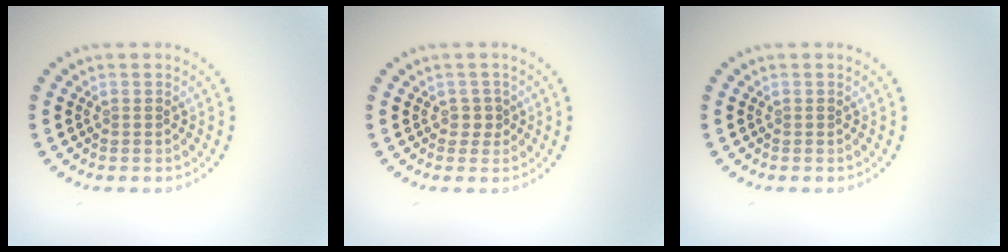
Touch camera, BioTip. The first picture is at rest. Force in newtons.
{"total": 1.2, "press": 1.0, "slide": 0.7}
{"total": 0.0}